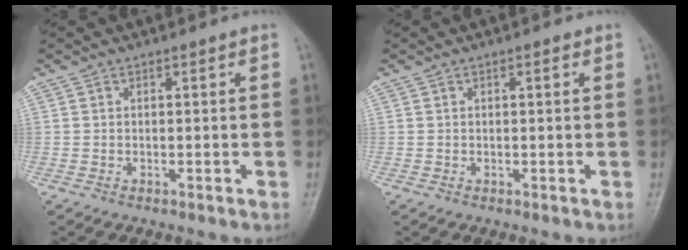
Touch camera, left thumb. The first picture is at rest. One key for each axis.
{"total": 0.8, "fx": 0.3, "fy": 0.2, "fz": 0.7, "tx": -0.011, "ty": 0.002, "tz": 0.003}